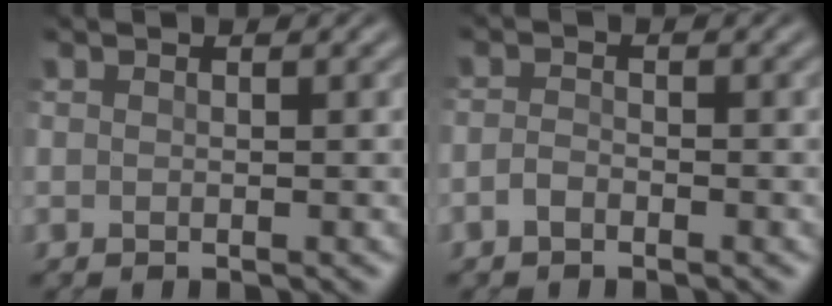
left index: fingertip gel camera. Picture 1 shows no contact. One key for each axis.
{"total": 1.2, "fx": -0.8, "fy": 0.6, "fz": 0.7, "tx": -0.016, "ty": 0.001, "tz": -0.019}